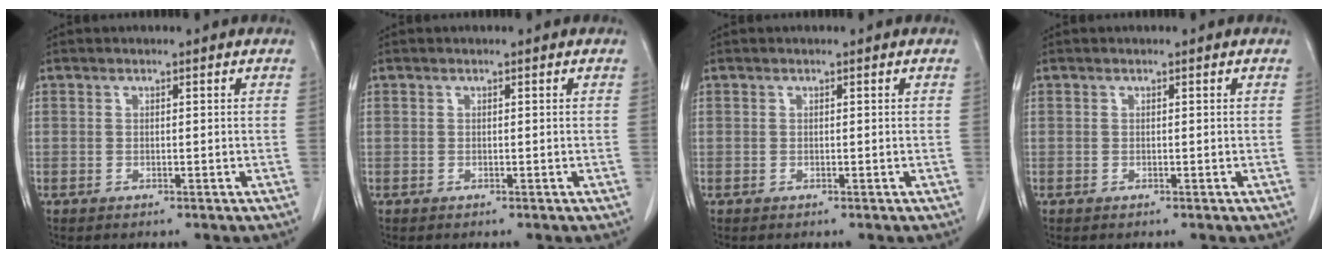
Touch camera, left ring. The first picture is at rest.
{"total": 0.0}
{"total": 0.0}
{"total": 0.0}